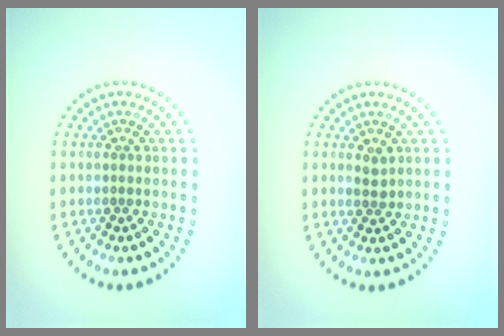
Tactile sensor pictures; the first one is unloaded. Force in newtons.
{"total": 1.1, "press": 1.0, "slide": 0.3}